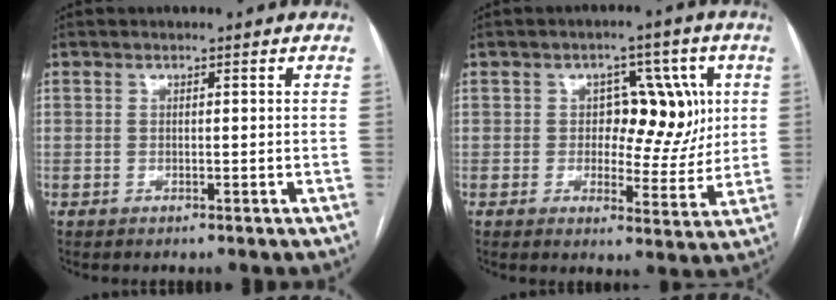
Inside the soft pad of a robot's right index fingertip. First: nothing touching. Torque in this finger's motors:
{"motor_torque": [0.21, 0.22, 0.11, 0.02]}